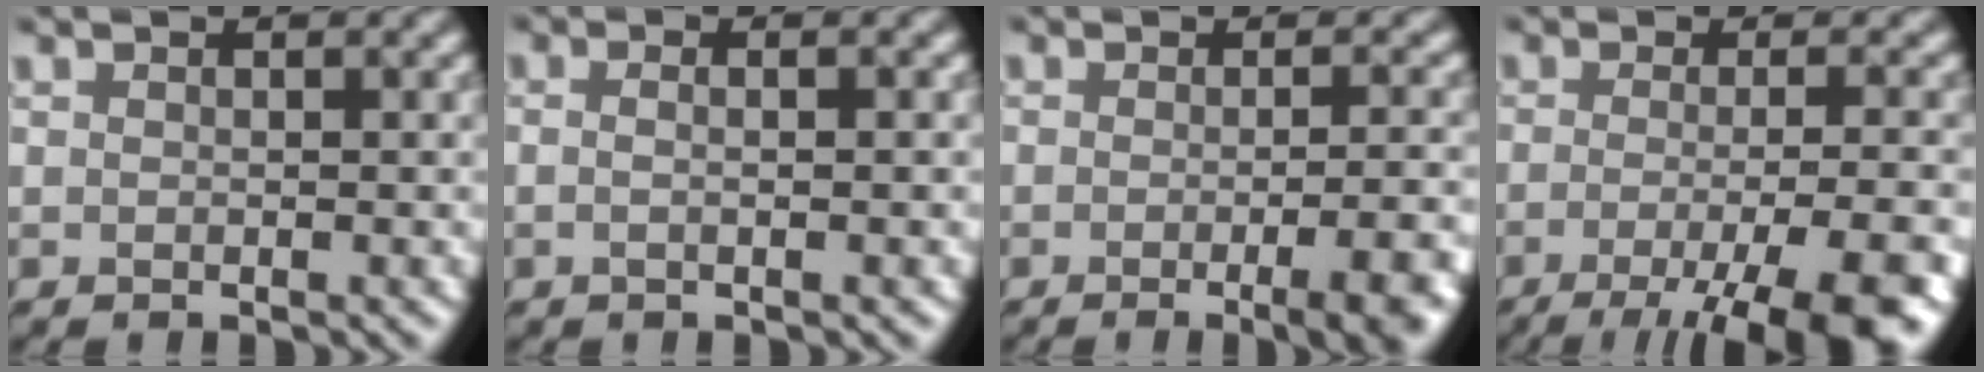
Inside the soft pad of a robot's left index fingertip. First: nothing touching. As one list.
[{"total": 3.3, "force": [0.8, 1.6, 2.7], "torque": [-0.015, 0.013, -0.021]}, {"total": 6.8, "force": [-2.9, 2.3, 5.8], "torque": [-0.046, 0.005, -0.032]}, {"total": 10.5, "force": [-5.3, 2.9, 8.6], "torque": [-0.101, -0.006, -0.073]}]